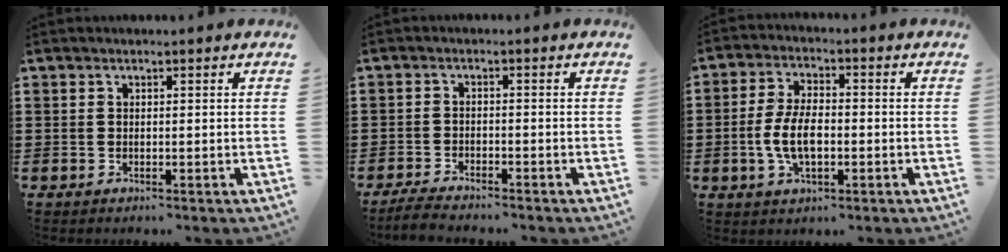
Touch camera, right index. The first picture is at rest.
{"total": 2.7, "force": [-2.7, 0.1, 0.2], "torque": [-0.014, 0.000, -0.059]}
{"total": 7.0, "force": [-1.3, 3.3, 6.0], "torque": [-0.142, -0.003, -0.032]}